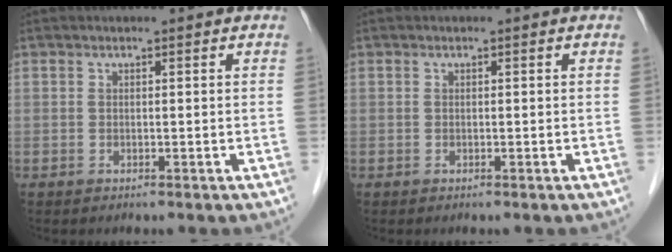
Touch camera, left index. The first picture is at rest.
{"total": 0.0}